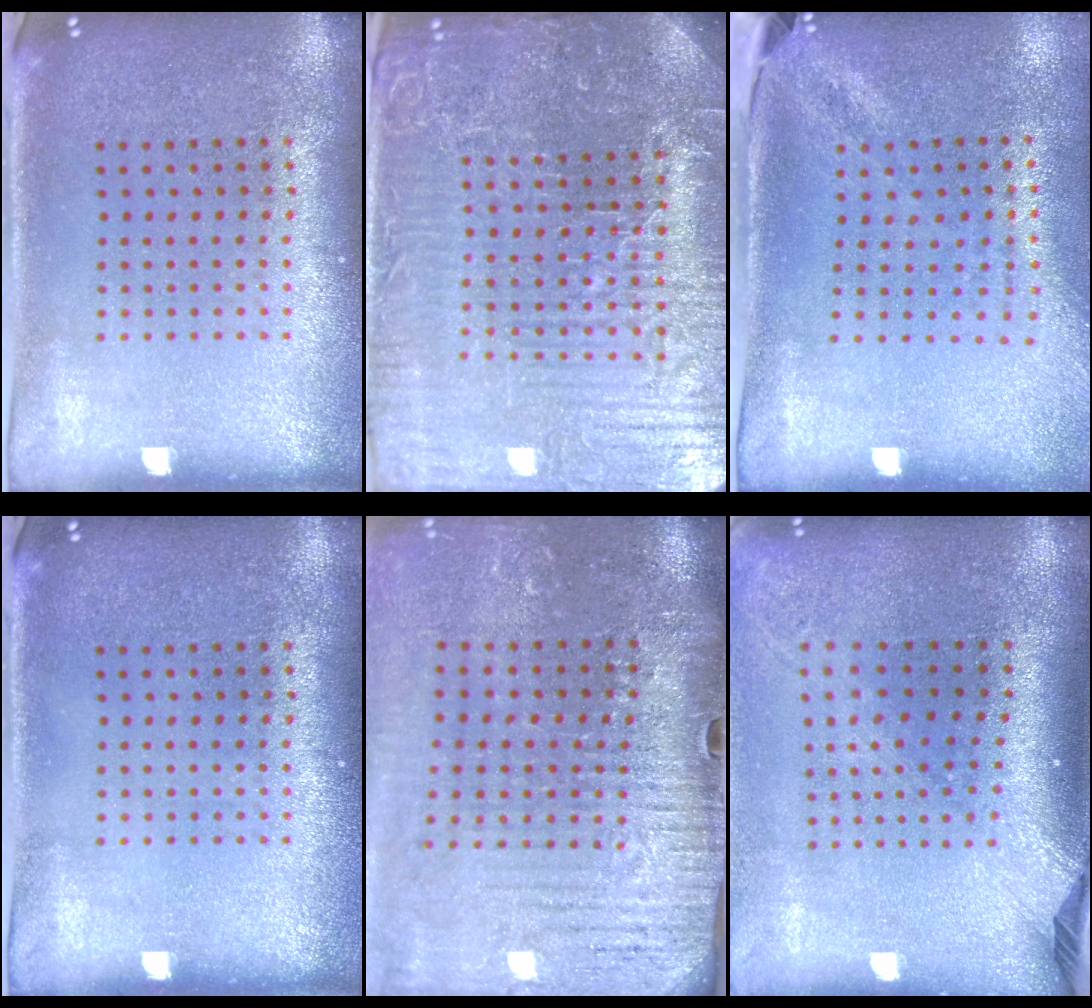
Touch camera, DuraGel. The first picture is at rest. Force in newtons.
{"total": 6.3, "press": 5.8, "slide": 2.6}
{"total": 1.8, "press": 1.4, "slide": 1.2}
{"total": 0.0}
{"total": 4.1, "press": 3.7, "slide": 2.0}
{"total": 2.3, "press": 1.7, "slide": 1.5}